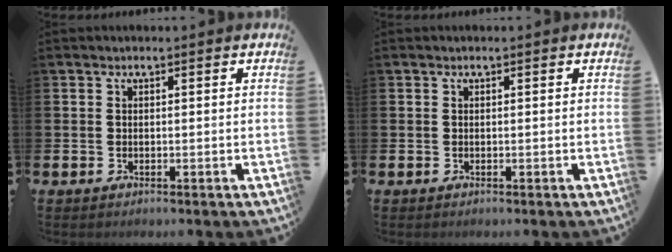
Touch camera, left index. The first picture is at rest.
{"total": 0.0}